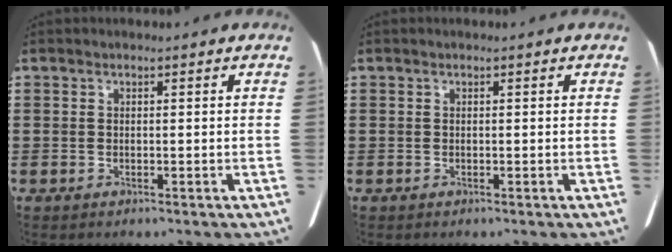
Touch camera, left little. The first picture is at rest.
{"total": 0.0}